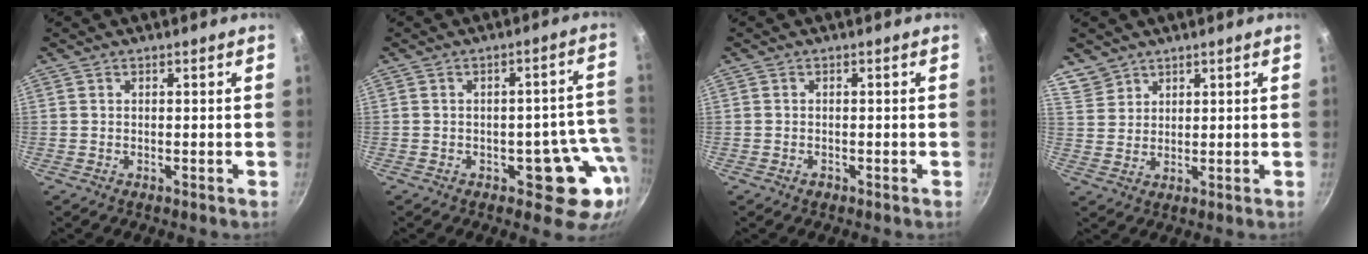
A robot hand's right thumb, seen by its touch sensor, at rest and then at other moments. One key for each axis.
{"total": 10.4, "fx": -3.6, "fy": 6.4, "fz": 7.3, "tx": -0.013, "ty": 0.036, "tz": -0.036}
{"total": 0.9, "fx": -0.5, "fy": 0.6, "fz": 0.3, "tx": -0.005, "ty": 0.004, "tz": -0.009}
{"total": 4.8, "fx": 3.7, "fy": 3.1, "fz": 0.4, "tx": 0.009, "ty": -0.002, "tz": 0.075}